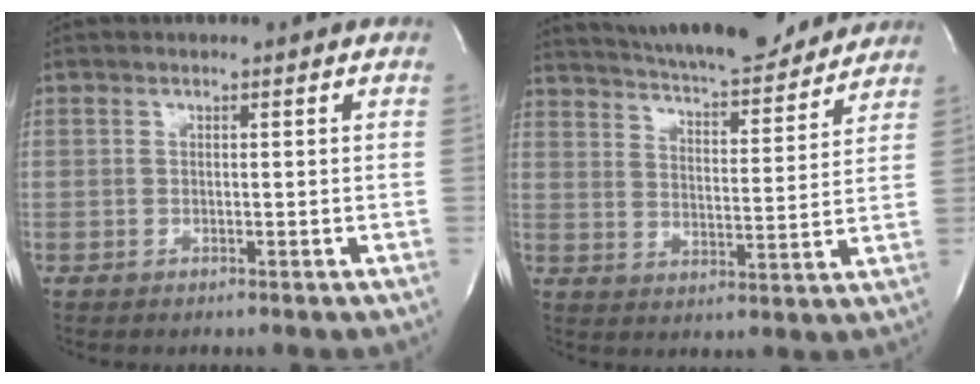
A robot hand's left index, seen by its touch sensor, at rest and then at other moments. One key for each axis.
{"total": 18.6, "fx": 17.0, "fy": 3.3, "fz": 6.8, "tx": -0.110, "ty": 0.005, "tz": 0.241}